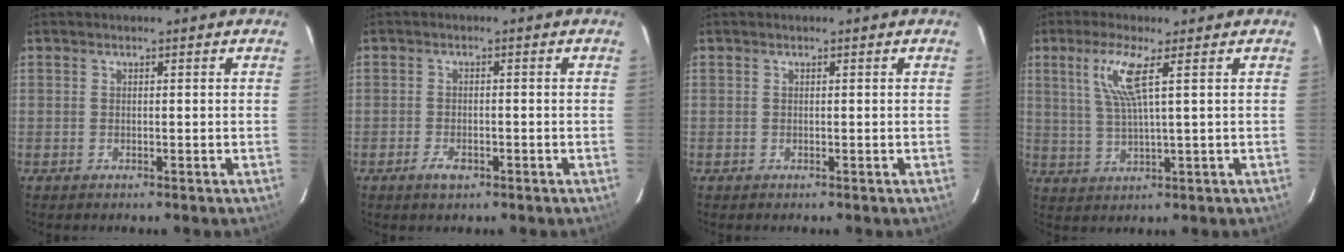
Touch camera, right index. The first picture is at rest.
{"total": 2.9, "force": [-1.7, 1.4, 1.9], "torque": [-0.041, -0.002, -0.029]}
{"total": 0.0}
{"total": 6.7, "force": [2.8, 0.1, 6.1], "torque": [-0.123, -0.001, 0.059]}